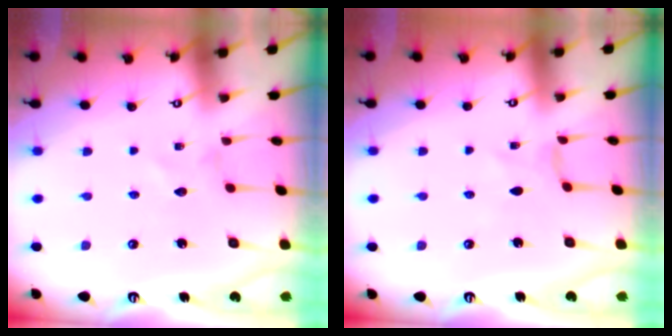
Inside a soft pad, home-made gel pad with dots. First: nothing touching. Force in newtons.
{"total": 0.0}